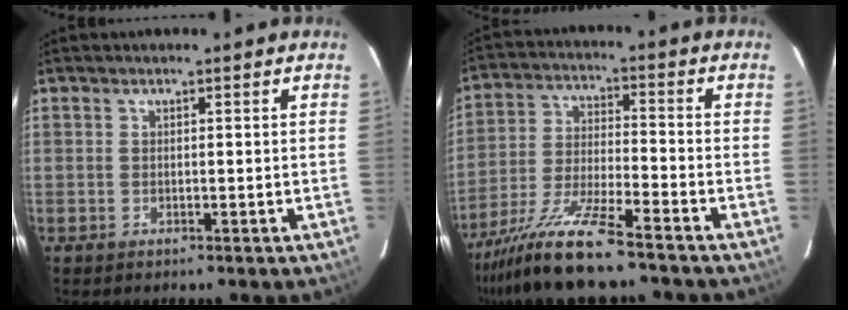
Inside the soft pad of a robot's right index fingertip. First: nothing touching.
{"total": 11.6, "force": [-9.2, 0.2, 7.1], "torque": [-0.140, -0.022, -0.170]}